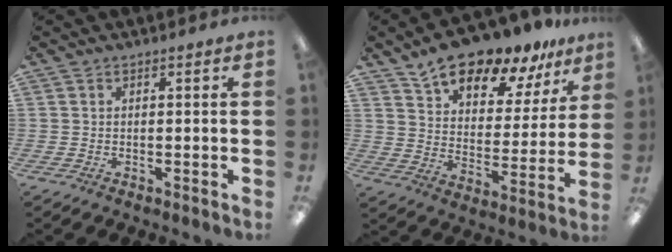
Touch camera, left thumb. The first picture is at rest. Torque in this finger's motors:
{"motor_torque": [1.93, 1.96, 1.35, -1.42, 0.05]}